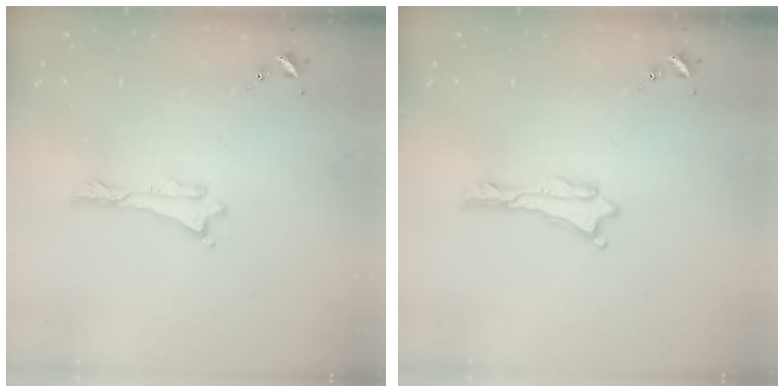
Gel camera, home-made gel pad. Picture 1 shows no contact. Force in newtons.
{"total": 0.0}